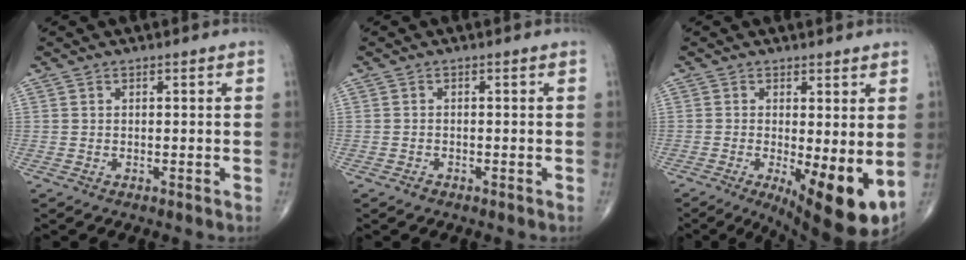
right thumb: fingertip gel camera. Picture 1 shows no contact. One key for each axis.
{"total": 0.9, "fx": -0.7, "fy": 0.5, "fz": 0.3, "tx": -0.006, "ty": 0.001, "tz": -0.013}
{"total": 11.6, "fx": -2.1, "fy": 3.7, "fz": 10.8, "tx": -0.156, "ty": -0.026, "tz": -0.020}